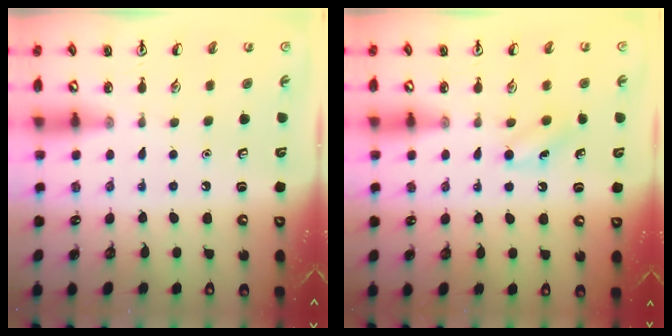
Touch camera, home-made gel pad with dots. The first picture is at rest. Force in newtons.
{"total": 5.0, "press": 4.7, "slide": 1.7}